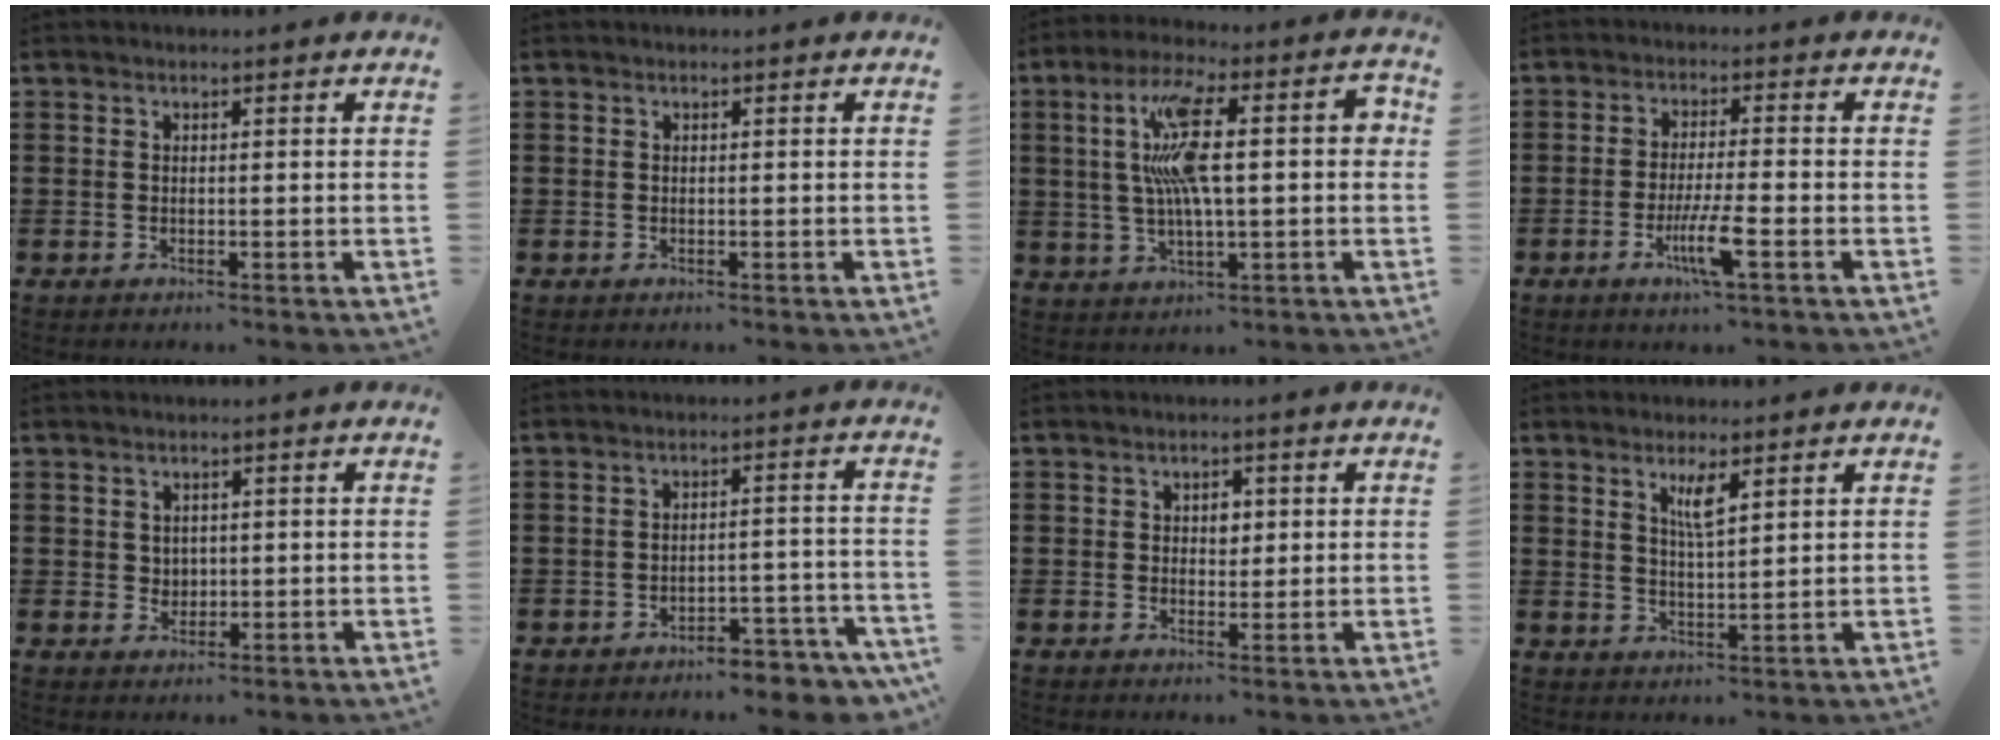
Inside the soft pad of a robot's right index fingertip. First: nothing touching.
{"total": 0.0}
{"total": 13.5, "force": [1.6, 3.8, 12.8], "torque": [-0.255, 0.009, 0.020]}
{"total": 6.2, "force": [-2.6, 0.4, 5.7], "torque": [-0.112, -0.017, -0.048]}
{"total": 1.8, "force": [0.9, 1.4, 0.4], "torque": [-0.013, 0.009, 0.017]}
{"total": 4.4, "force": [-4.1, 0.4, 1.3], "torque": [-0.025, 0.001, -0.082]}
{"total": 2.2, "force": [0.6, 1.5, 1.4], "torque": [-0.022, 0.005, 0.008]}
{"total": 3.7, "force": [2.0, 0.7, 3.0], "torque": [-0.056, 0.000, 0.032]}